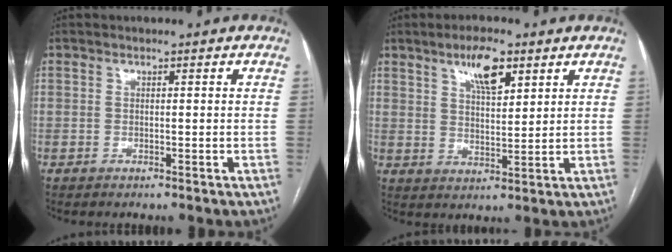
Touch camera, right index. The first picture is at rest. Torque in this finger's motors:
{"motor_torque": [0.14, 0.17, 0.13, 0.06]}